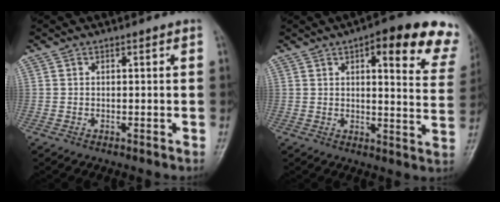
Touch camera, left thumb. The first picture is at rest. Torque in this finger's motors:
{"motor_torque": [0.05, 0.53, 0.35, 0.07, 0.09]}